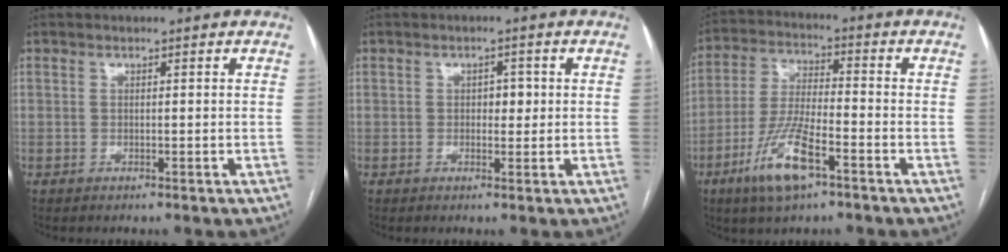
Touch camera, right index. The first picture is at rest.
{"total": 2.2, "force": [0.2, 1.3, 1.7], "torque": [-0.019, 0.005, 0.003]}
{"total": 10.8, "force": [-5.7, 2.3, 8.8], "torque": [-0.185, -0.012, -0.106]}